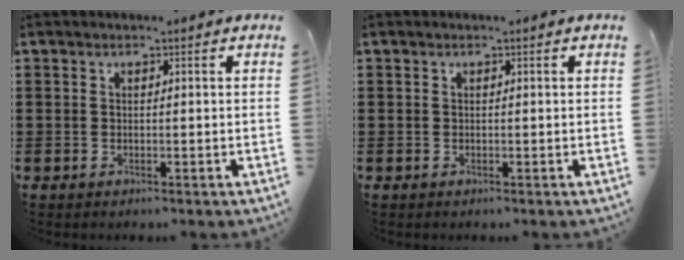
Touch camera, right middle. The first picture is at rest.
{"total": 0.0}